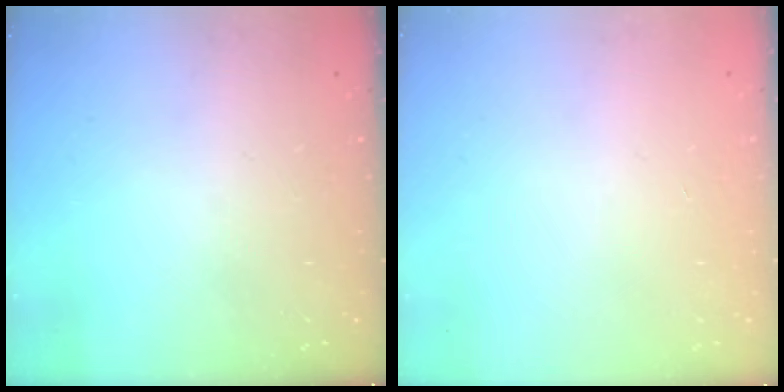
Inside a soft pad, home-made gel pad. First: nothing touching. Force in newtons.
{"total": 0.0}